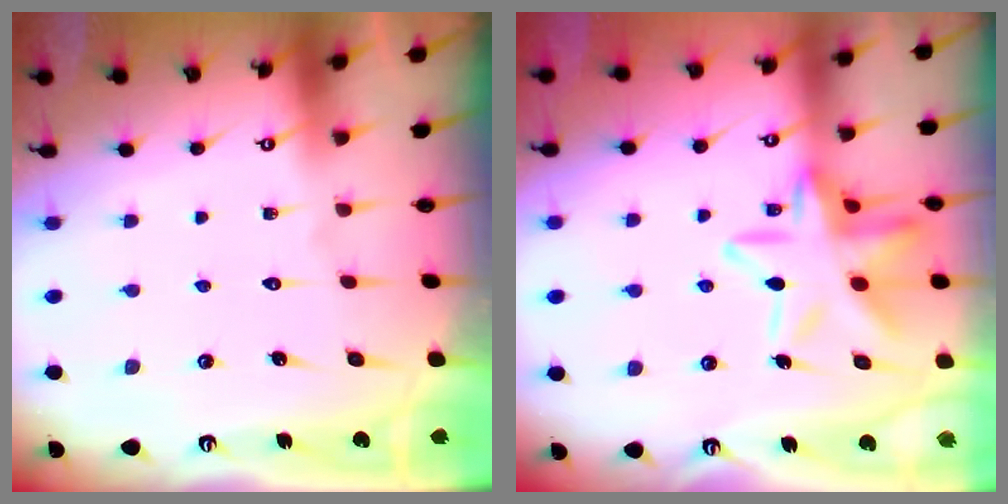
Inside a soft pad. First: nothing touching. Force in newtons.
{"total": 15.6, "press": 15.6, "slide": 1.3}